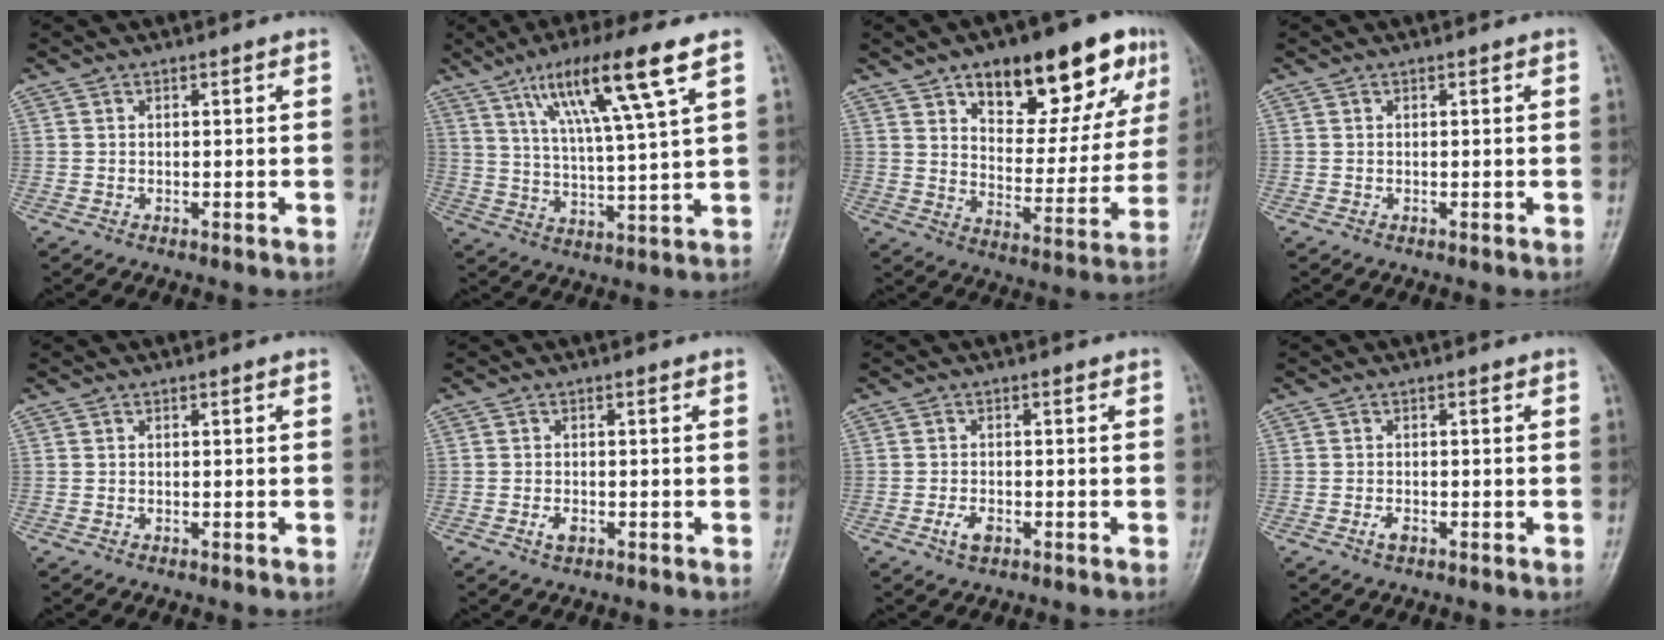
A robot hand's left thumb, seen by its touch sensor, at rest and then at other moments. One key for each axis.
{"total": 14.7, "fx": 7.7, "fy": 1.0, "fz": 12.5, "tx": -0.224, "ty": -0.021, "tz": 0.138}
{"total": 21.3, "fx": 11.8, "fy": 9.2, "fz": 15.0, "tx": -0.158, "ty": -0.037, "tz": 0.178}
{"total": 0.0}
{"total": 0.0}
{"total": 1.7, "fx": -0.7, "fy": 1.0, "fz": 1.2, "tx": -0.022, "ty": -0.001, "tz": -0.012}
{"total": 2.7, "fx": -1.2, "fy": 1.6, "fz": 1.9, "tx": -0.037, "ty": 0.002, "tz": -0.021}
{"total": 1.4, "fx": -0.7, "fy": 0.7, "fz": 1.0, "tx": -0.019, "ty": 0.001, "tz": -0.013}